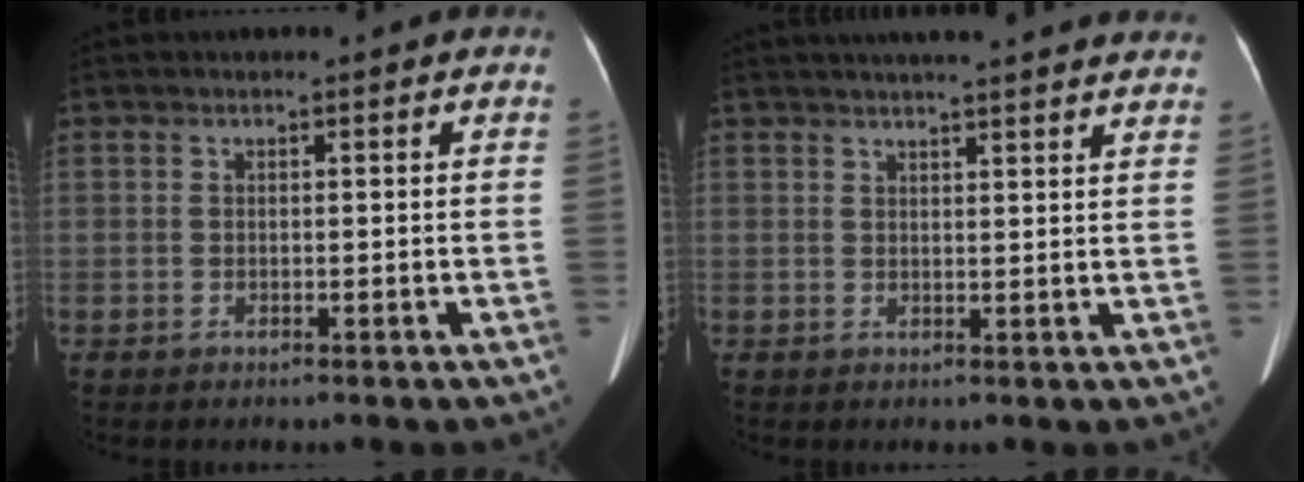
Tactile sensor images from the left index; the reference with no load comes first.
{"total": 18.1, "force": [16.5, 1.2, 7.4], "torque": [-0.105, 0.024, 0.200]}